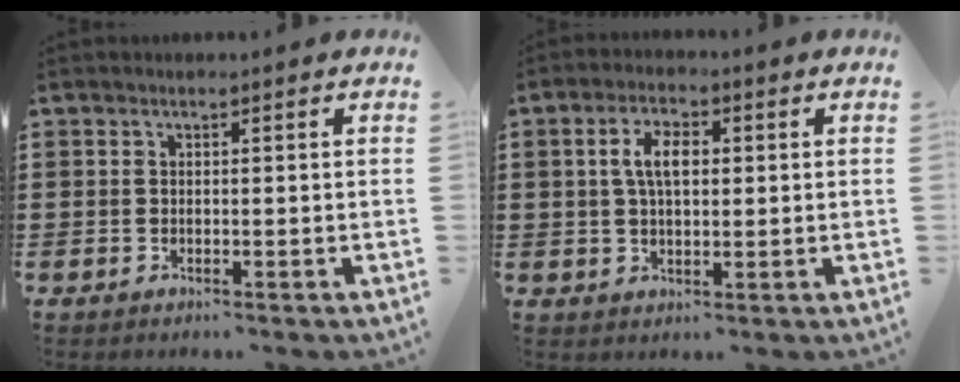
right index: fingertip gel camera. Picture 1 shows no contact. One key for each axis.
{"total": 5.2, "fx": 0.9, "fy": 2.6, "fz": 4.5, "tx": -0.094, "ty": 0.014, "tz": 0.012}